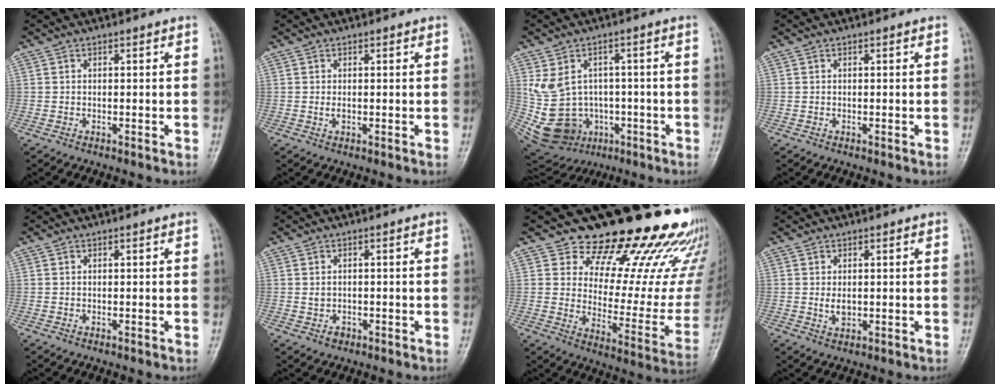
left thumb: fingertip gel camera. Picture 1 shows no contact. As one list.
[{"total": 0.9, "force": [0.2, 0.6, 0.7], "torque": [-0.012, -0.001, 0.003]}, {"total": 14.7, "force": [-1.5, 12.7, 7.3], "torque": [-0.144, 0.019, 0.008]}, {"total": 0.0}, {"total": 0.0}, {"total": 1.6, "force": [-0.3, 1.4, 0.8], "torque": [-0.009, 0.003, 0.000]}, {"total": 26.7, "force": [21.1, 10.7, 12.5], "torque": [-0.127, -0.142, 0.270]}, {"total": 2.2, "force": [0.3, 1.5, 1.6], "torque": [-0.024, -0.006, 0.009]}]